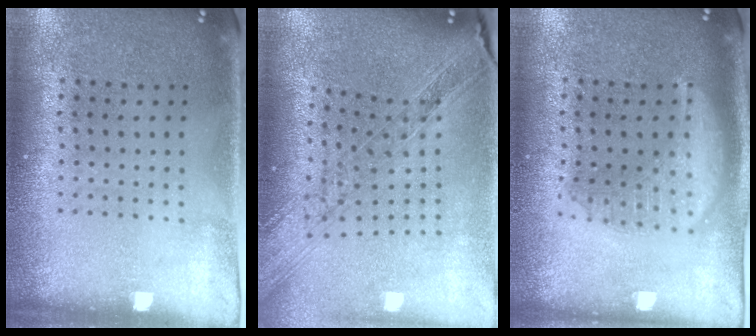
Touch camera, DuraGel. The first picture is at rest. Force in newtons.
{"total": 1.7, "press": 1.5, "slide": 0.8}
{"total": 2.1, "press": 2.1, "slide": 0.1}